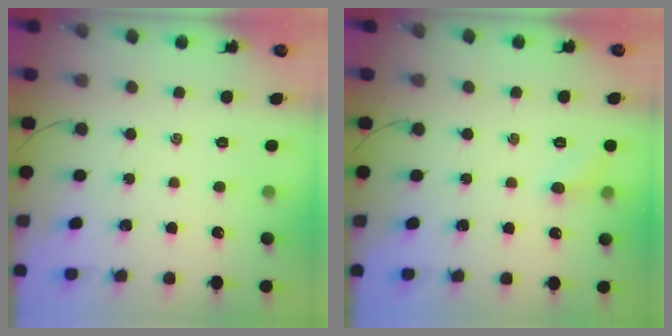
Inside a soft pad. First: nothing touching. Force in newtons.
{"total": 5.5, "press": 5.2, "slide": 1.9}